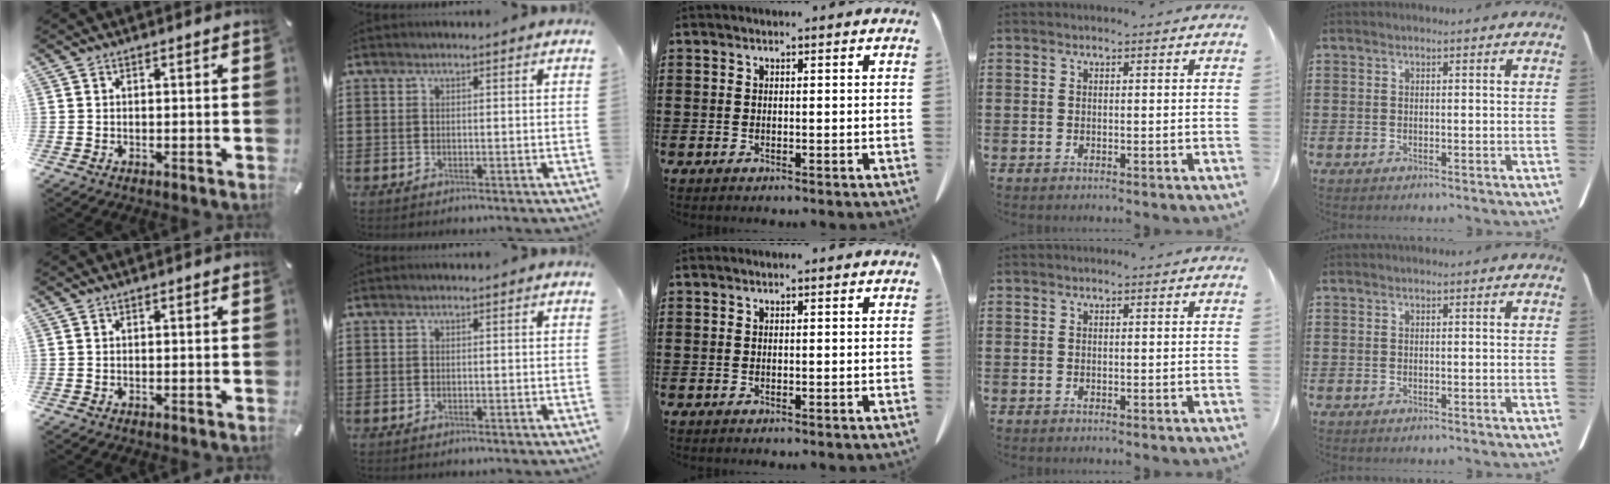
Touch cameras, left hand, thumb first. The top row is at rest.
{}